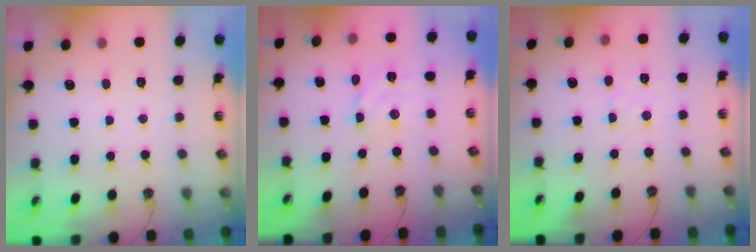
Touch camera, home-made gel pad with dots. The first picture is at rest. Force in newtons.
{"total": 4.6, "press": 4.6, "slide": 0.1}
{"total": 2.8, "press": 2.8, "slide": 0.4}